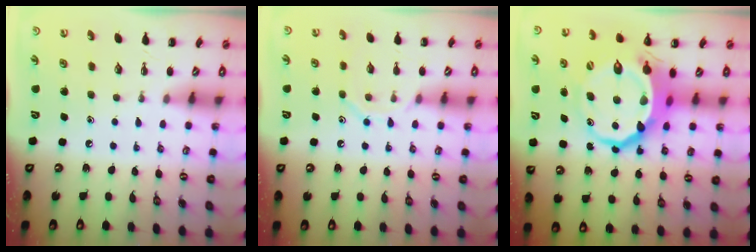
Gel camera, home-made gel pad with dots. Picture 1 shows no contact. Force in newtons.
{"total": 8.8, "press": 8.8, "slide": 0.7}
{"total": 13.8, "press": 13.5, "slide": 2.9}